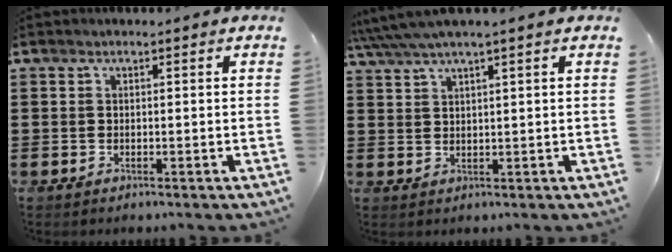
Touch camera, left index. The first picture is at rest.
{"total": 2.7, "force": [2.0, 0.0, 1.8], "torque": [-0.040, 0.000, 0.035]}